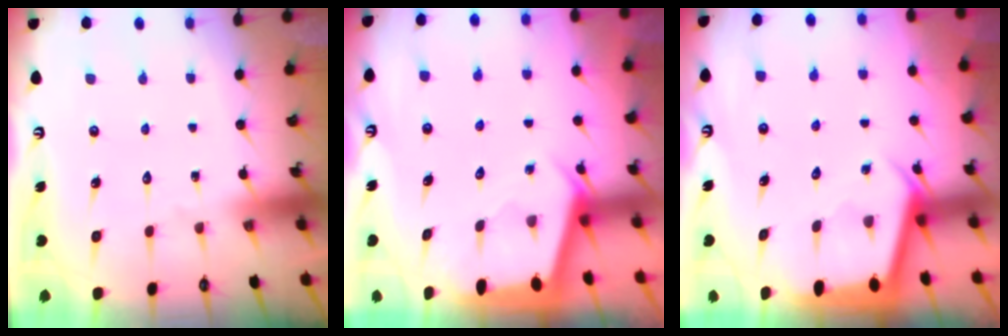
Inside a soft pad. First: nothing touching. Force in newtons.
{"total": 2.3, "press": 2.3, "slide": 0.3}
{"total": 2.9, "press": 2.9, "slide": 0.3}